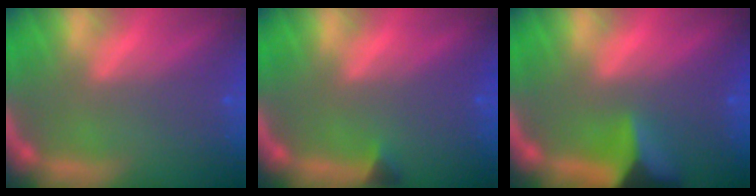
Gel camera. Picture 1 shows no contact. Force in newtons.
{"total": 0.9}
{"total": 6.0}